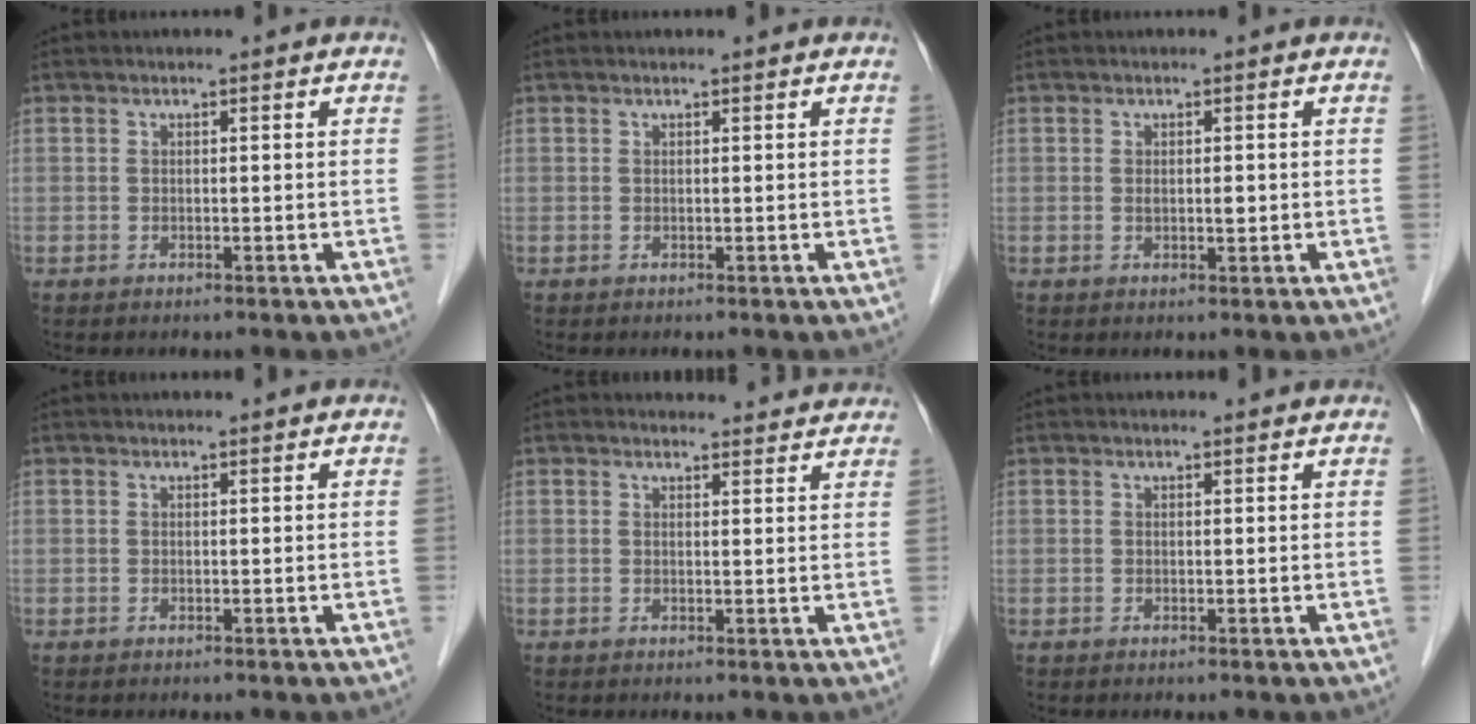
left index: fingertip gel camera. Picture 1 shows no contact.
{"total": 0.8, "force": [0.8, 0.1, 0.1], "torque": [-0.006, 0.007, 0.010]}
{"total": 1.2, "force": [0.2, 0.4, 1.1], "torque": [-0.019, -0.002, 0.004]}
{"total": 1.8, "force": [1.7, 0.2, 0.4], "torque": [-0.008, 0.016, 0.021]}
{"total": 6.8, "force": [6.6, 1.4, 0.7], "torque": [0.004, 0.006, 0.057]}
{"total": 2.1, "force": [2.1, 0.2, 0.3], "torque": [-0.012, 0.007, 0.021]}